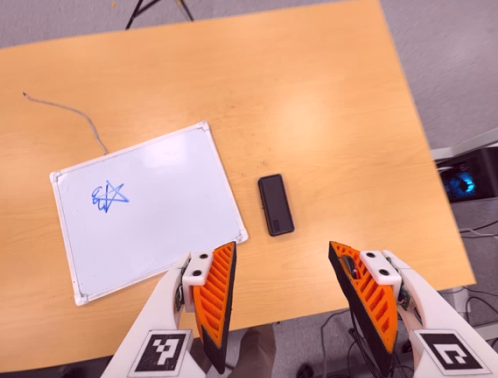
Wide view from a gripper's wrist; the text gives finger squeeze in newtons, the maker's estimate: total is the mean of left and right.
{"total": 0.0}